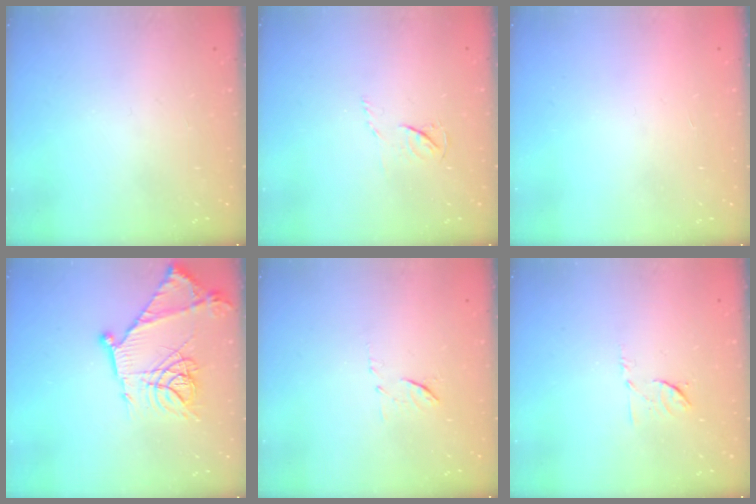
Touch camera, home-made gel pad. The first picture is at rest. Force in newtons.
{"total": 3.8, "press": 3.8, "slide": 0.5}
{"total": 1.7, "press": 1.6, "slide": 0.1}
{"total": 16.5, "press": 16.4, "slide": 1.1}
{"total": 6.0, "press": 6.0, "slide": 0.6}
{"total": 6.6, "press": 6.5, "slide": 1.1}